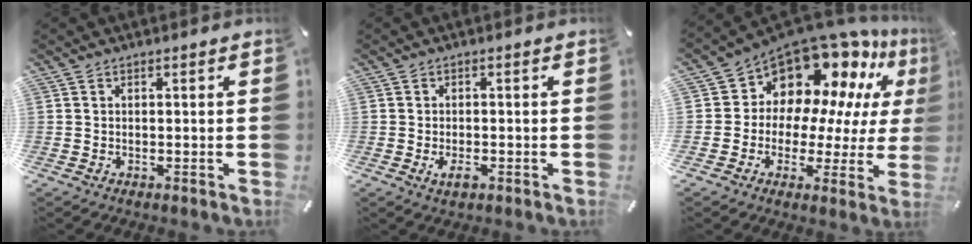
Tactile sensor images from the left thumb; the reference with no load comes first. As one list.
[{"total": 2.8, "force": [-1.1, 1.4, 2.2], "torque": [-0.051, -0.001, -0.023]}, {"total": 14.6, "force": [10.8, 8.9, 4.0], "torque": [-0.074, -0.106, 0.194]}]